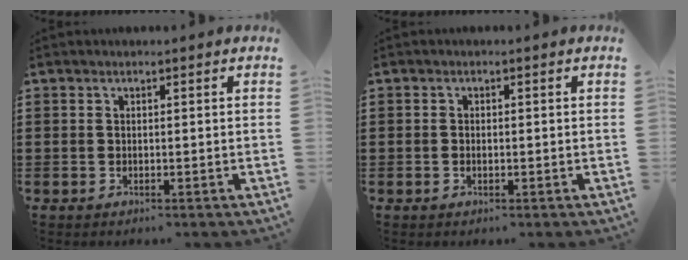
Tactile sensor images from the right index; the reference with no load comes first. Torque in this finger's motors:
{"motor_torque": [-0.89, 1.25, -0.03, -0.01]}